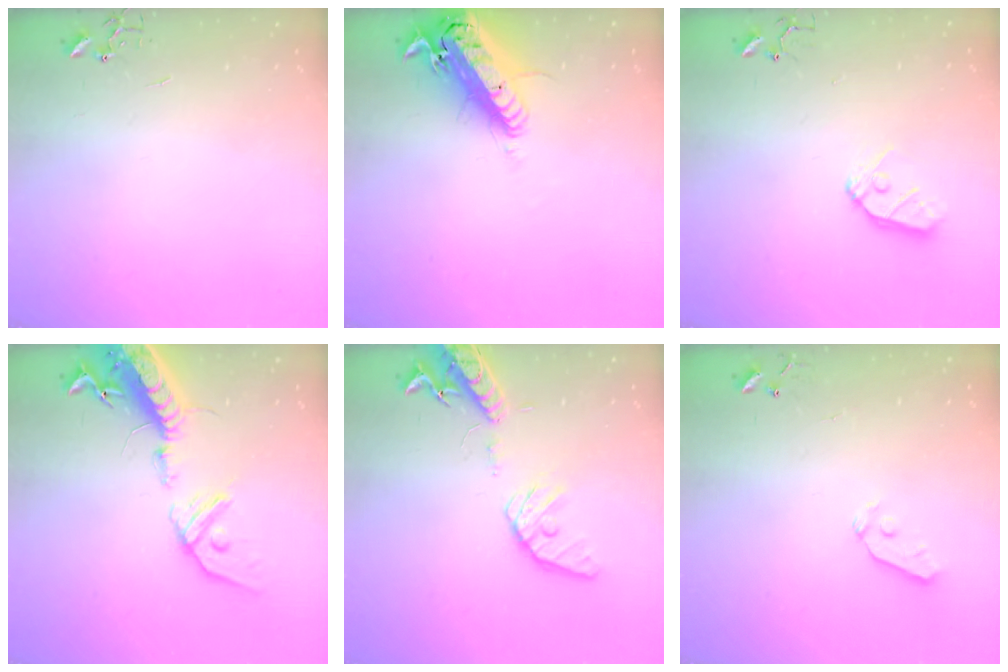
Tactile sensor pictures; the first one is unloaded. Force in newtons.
{"total": 19.3, "press": 18.8, "slide": 4.3}
{"total": 9.2, "press": 9.2, "slide": 0.8}
{"total": 20.4, "press": 19.9, "slide": 4.3}
{"total": 16.1, "press": 15.8, "slide": 3.0}
{"total": 5.9, "press": 5.8, "slide": 0.7}